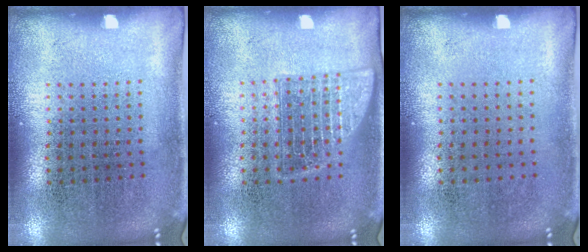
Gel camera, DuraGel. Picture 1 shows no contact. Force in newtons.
{"total": 2.5, "press": 2.4, "slide": 0.3}
{"total": 0.0}